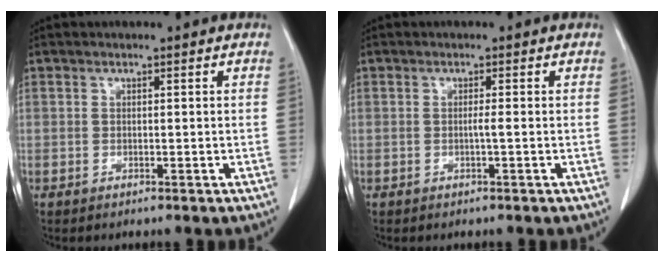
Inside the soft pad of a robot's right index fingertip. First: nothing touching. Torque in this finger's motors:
{"motor_torque": [0.07, -0.01, 0.14, 0.03]}